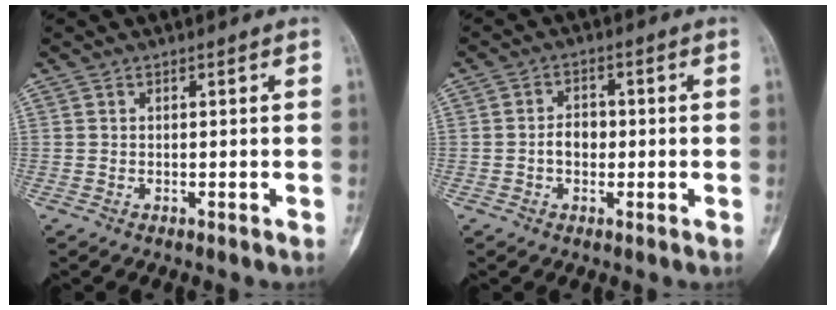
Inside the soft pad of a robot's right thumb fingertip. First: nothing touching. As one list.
[{"total": 3.6, "force": [-0.5, 2.7, 2.4], "torque": [-0.025, 0.011, -0.016]}]